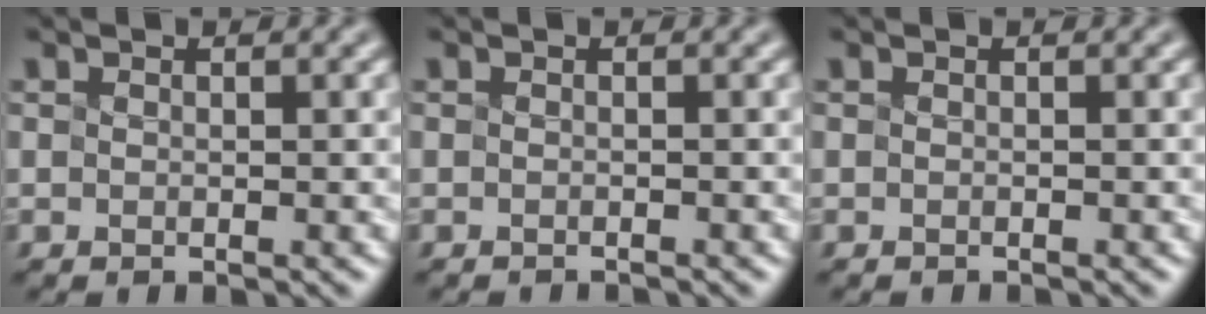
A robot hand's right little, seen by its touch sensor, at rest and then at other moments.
{"total": 1.2, "force": [-1.2, 0.1, 0.3], "torque": [0.005, -0.004, -0.018]}
{"total": 0.7, "force": [-0.7, 0.1, 0.1], "torque": [0.003, -0.003, -0.012]}